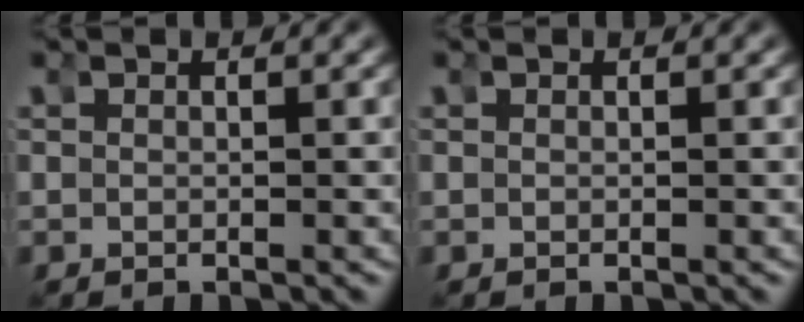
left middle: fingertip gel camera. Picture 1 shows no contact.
{"total": 0.0}